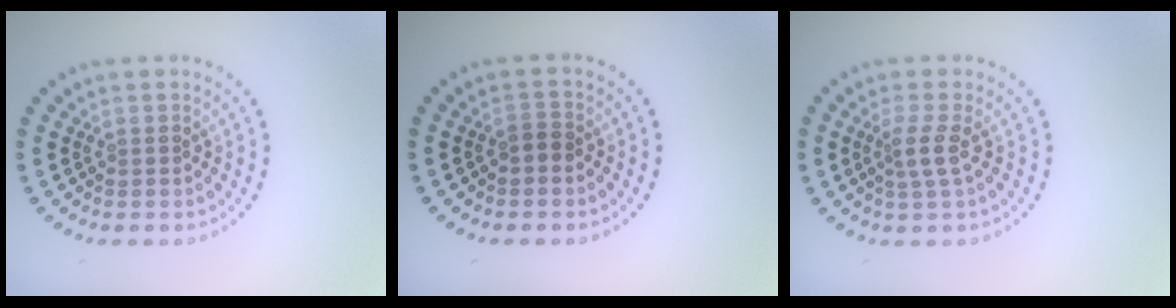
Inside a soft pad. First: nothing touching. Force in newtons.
{"total": 1.1, "press": 0.9, "slide": 0.6}
{"total": 1.9, "press": 1.4, "slide": 1.2}